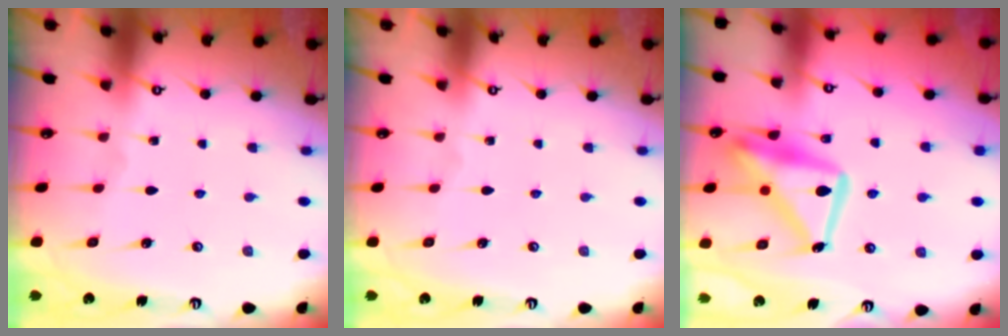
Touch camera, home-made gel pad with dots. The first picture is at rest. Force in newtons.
{"total": 0.0}
{"total": 18.0, "press": 17.9, "slide": 1.6}